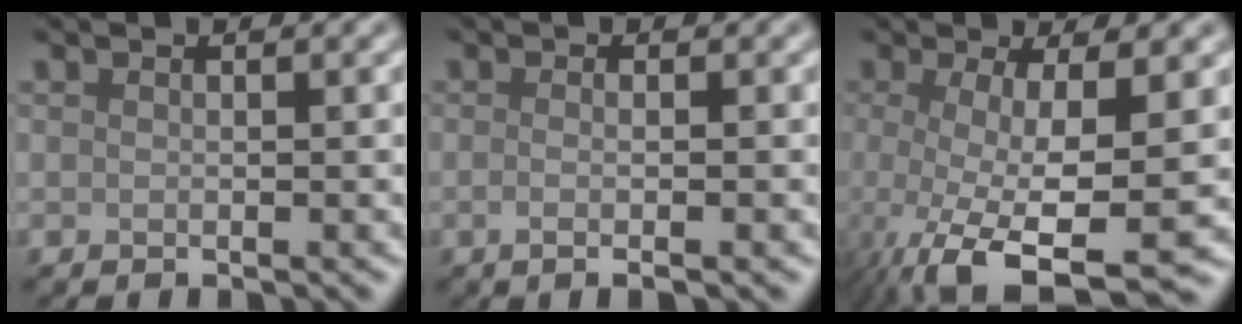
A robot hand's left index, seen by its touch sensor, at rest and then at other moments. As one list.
[{"total": 2.6, "force": [-0.3, 1.0, 2.4], "torque": [-0.023, -0.006, -0.016]}, {"total": 9.6, "force": [-2.7, 2.5, 8.9], "torque": [-0.145, -0.021, -0.044]}]